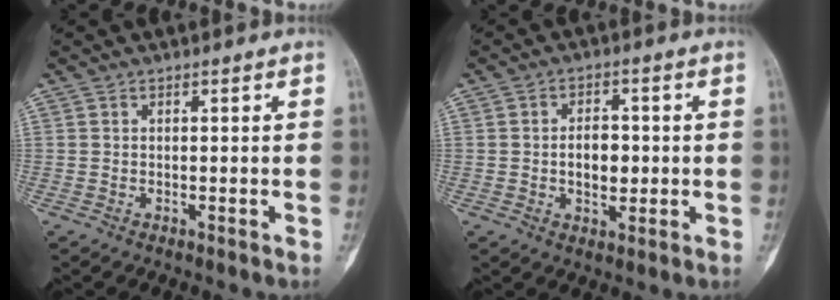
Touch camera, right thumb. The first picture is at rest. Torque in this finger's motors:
{"motor_torque": [0.87, 0.82, 0.30, -0.31, 0.09]}